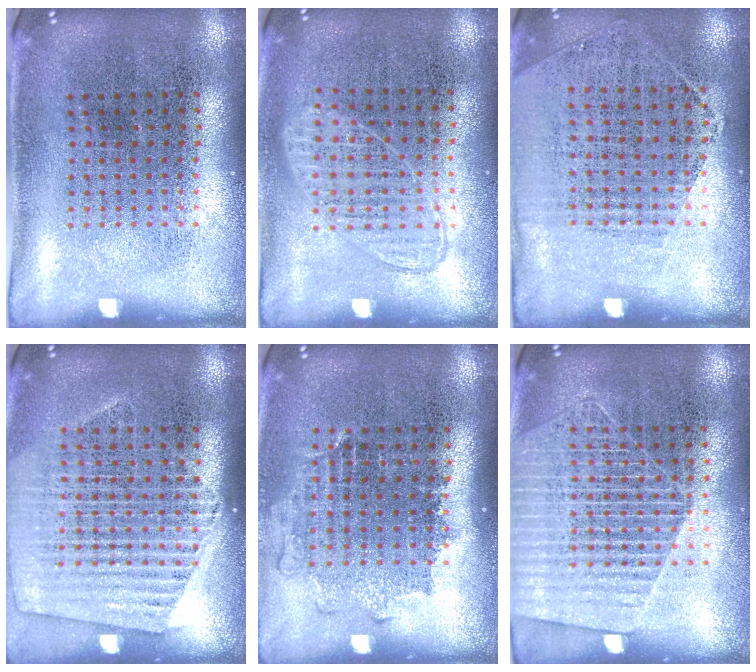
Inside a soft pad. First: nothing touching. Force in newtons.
{"total": 0.9, "press": 0.9, "slide": 0.3}
{"total": 1.2, "press": 1.0, "slide": 0.7}
{"total": 1.5, "press": 1.4, "slide": 0.4}
{"total": 1.1, "press": 1.0, "slide": 0.5}
{"total": 1.7, "press": 1.6, "slide": 0.7}